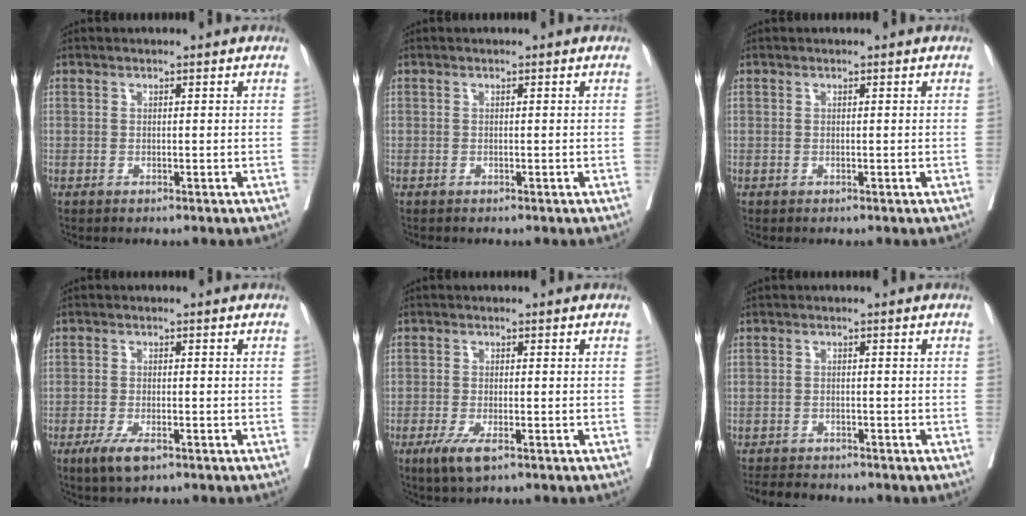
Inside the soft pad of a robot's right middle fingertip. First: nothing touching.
{"total": 0.0}
{"total": 0.0}
{"total": 4.2, "force": [-2.5, 1.3, 3.2], "torque": [-0.060, -0.006, -0.039]}
{"total": 4.2, "force": [-2.3, 1.1, 3.3], "torque": [-0.065, -0.009, -0.038]}
{"total": 5.1, "force": [-4.8, 1.3, 1.3], "torque": [-0.018, -0.010, -0.074]}